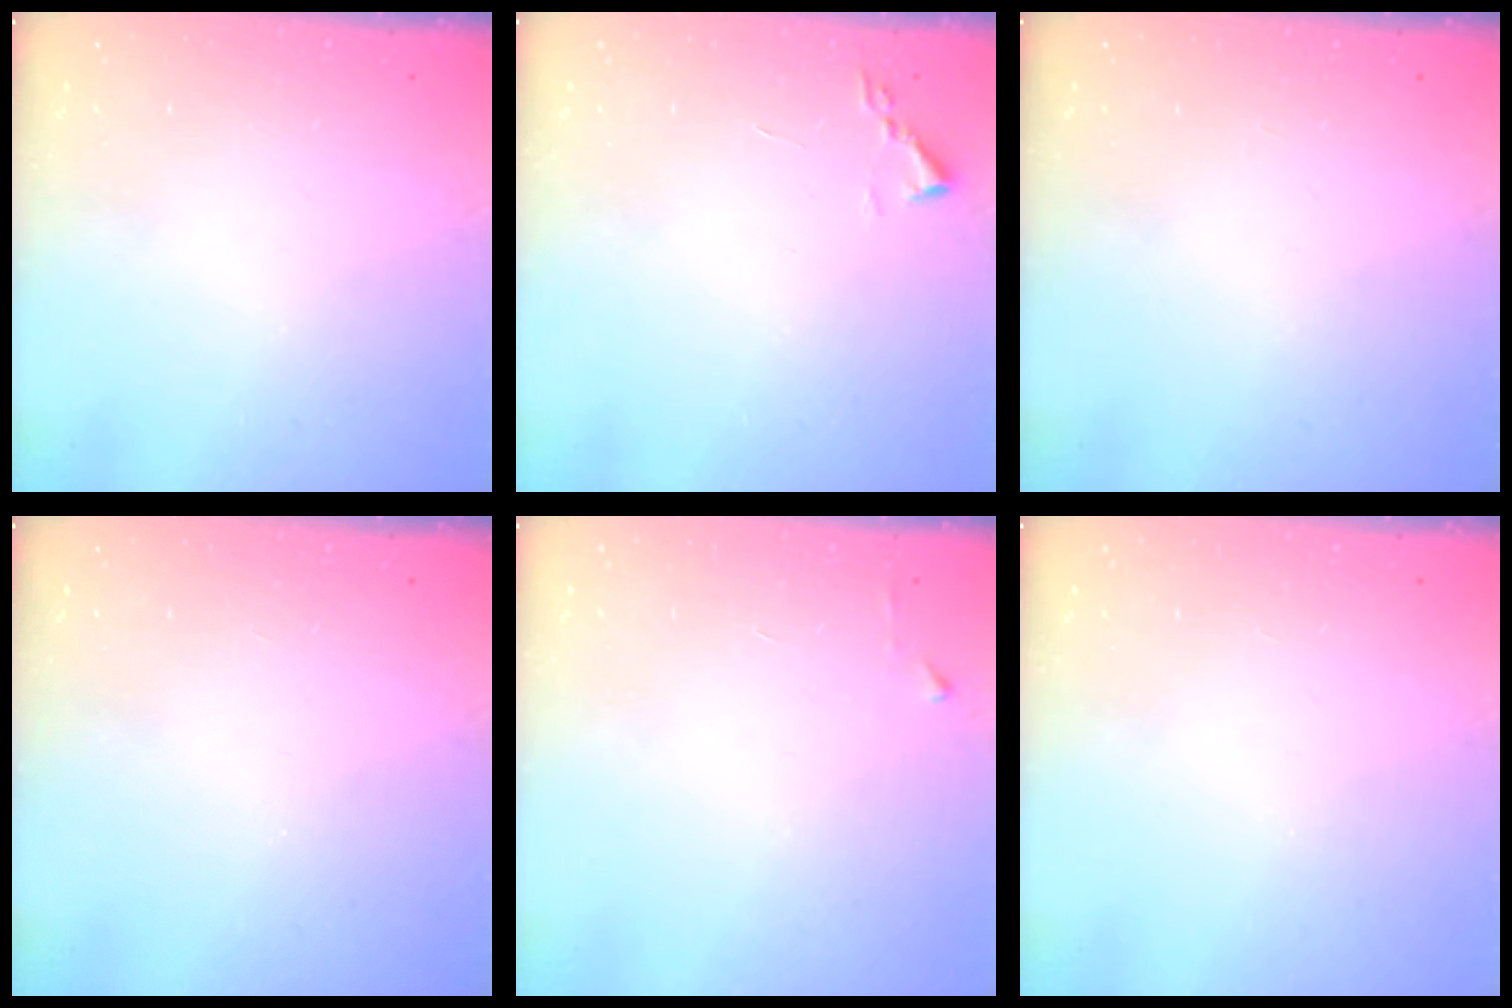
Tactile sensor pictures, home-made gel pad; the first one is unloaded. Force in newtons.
{"total": 1.9, "press": 1.8, "slide": 0.3}
{"total": 0.0}
{"total": 0.0}
{"total": 2.4, "press": 2.4, "slide": 0.3}
{"total": 0.0}